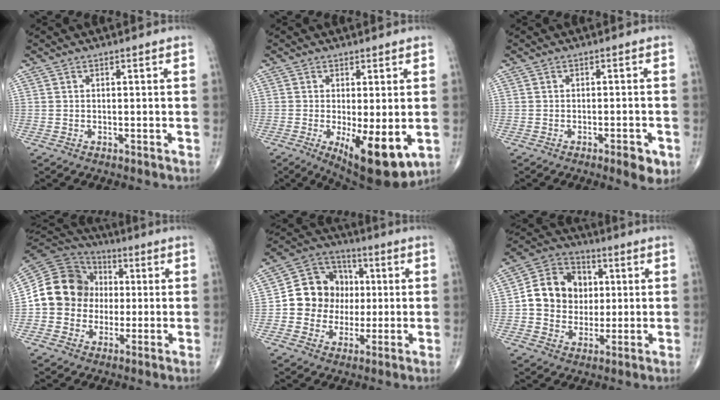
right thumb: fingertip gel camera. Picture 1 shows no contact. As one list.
[{"total": 11.3, "force": [-2.8, 4.0, 10.2], "torque": [-0.147, -0.026, -0.030]}, {"total": 4.1, "force": [-2.0, 1.2, 3.4], "torque": [-0.042, 0.001, -0.024]}, {"total": 15.1, "force": [-0.2, 13.7, 6.4], "torque": [-0.091, 0.031, -0.007]}, {"total": 13.6, "force": [0.3, 12.1, 6.2], "torque": [-0.058, 0.027, 0.003]}, {"total": 13.6, "force": [1.3, 11.8, 6.6], "torque": [-0.078, 0.020, 0.019]}]